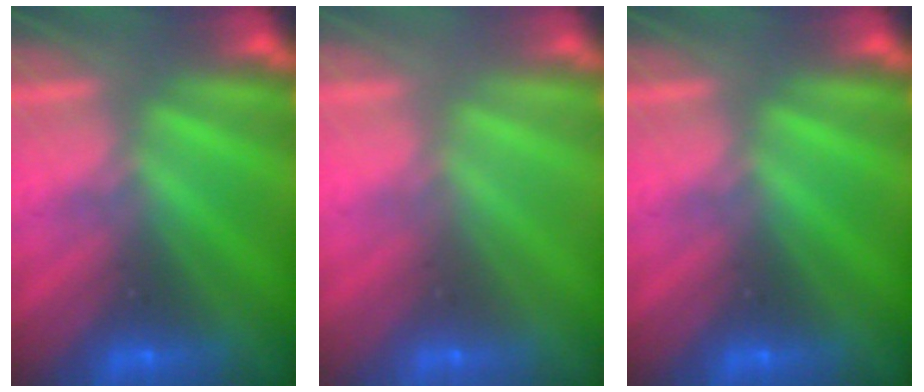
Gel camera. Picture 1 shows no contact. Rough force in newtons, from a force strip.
{"total": 3.5}
{"total": 0.0}